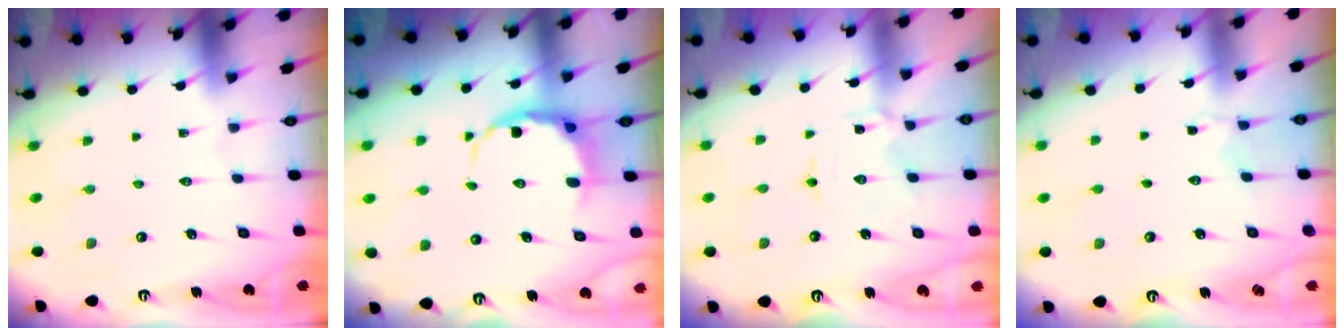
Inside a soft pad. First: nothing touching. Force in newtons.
{"total": 6.2, "press": 5.9, "slide": 1.9}
{"total": 1.5, "press": 1.5, "slide": 0.2}
{"total": 2.1, "press": 2.1, "slide": 0.2}